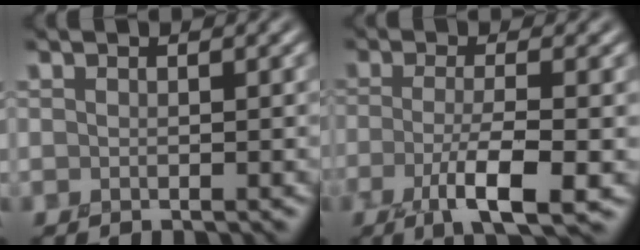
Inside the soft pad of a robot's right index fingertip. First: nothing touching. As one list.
[{"total": 4.7, "force": [-1.6, 1.0, 4.3], "torque": [-0.076, 0.002, -0.033]}]